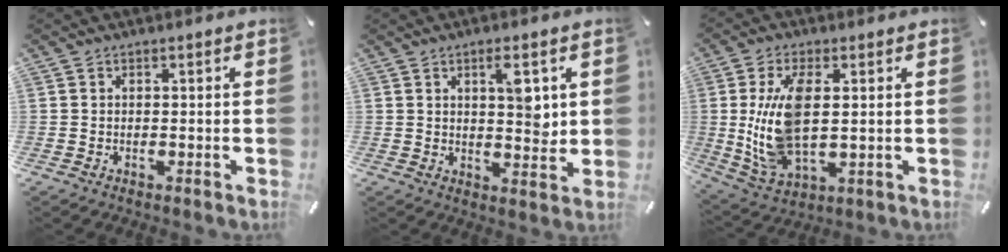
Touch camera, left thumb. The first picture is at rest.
{"total": 7.4, "force": [2.7, 3.0, 6.2], "torque": [-0.077, -0.017, 0.036]}
{"total": 13.4, "force": [1.7, 6.4, 11.7], "torque": [-0.270, -0.015, 0.030]}